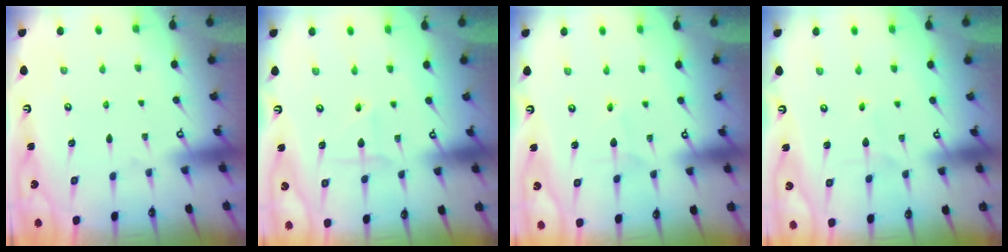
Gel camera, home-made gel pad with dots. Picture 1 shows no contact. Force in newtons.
{"total": 2.5, "press": 2.3, "slide": 0.9}
{"total": 1.8, "press": 1.8, "slide": 0.2}
{"total": 2.0, "press": 2.0, "slide": 0.2}